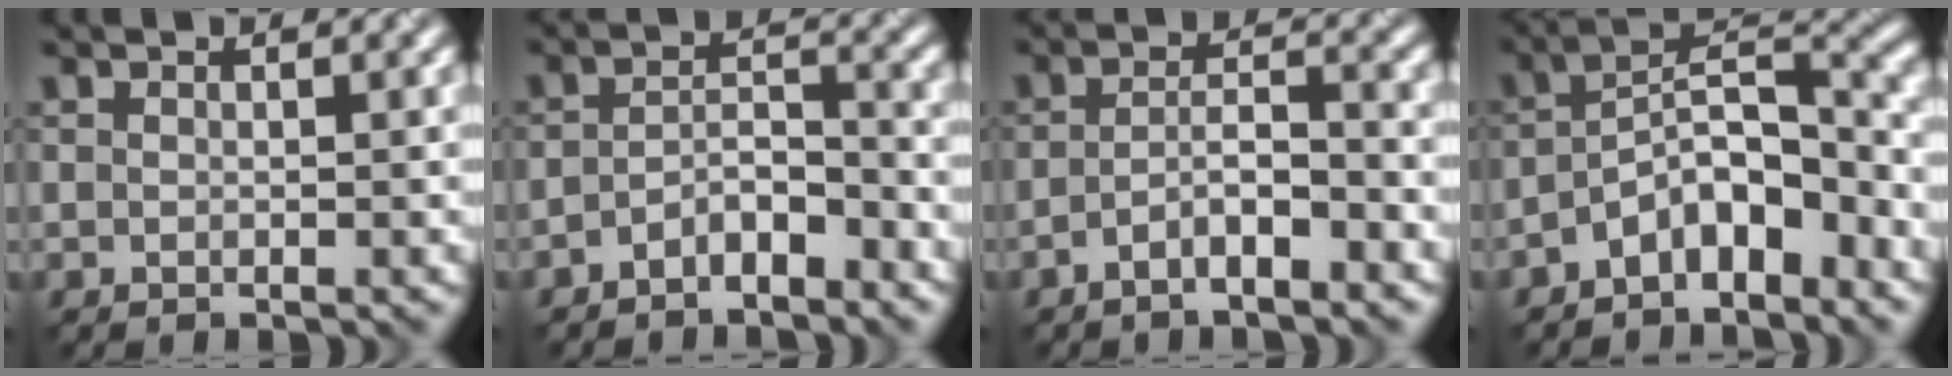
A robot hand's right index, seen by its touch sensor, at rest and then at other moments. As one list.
[{"total": 3.0, "force": [-2.2, 1.0, 1.9], "torque": [-0.037, 0.010, -0.046]}, {"total": 3.2, "force": [-1.8, 0.8, 2.6], "torque": [-0.050, 0.013, -0.037]}, {"total": 6.5, "force": [-3.8, 2.6, 4.6], "torque": [-0.068, 0.018, -0.078]}]